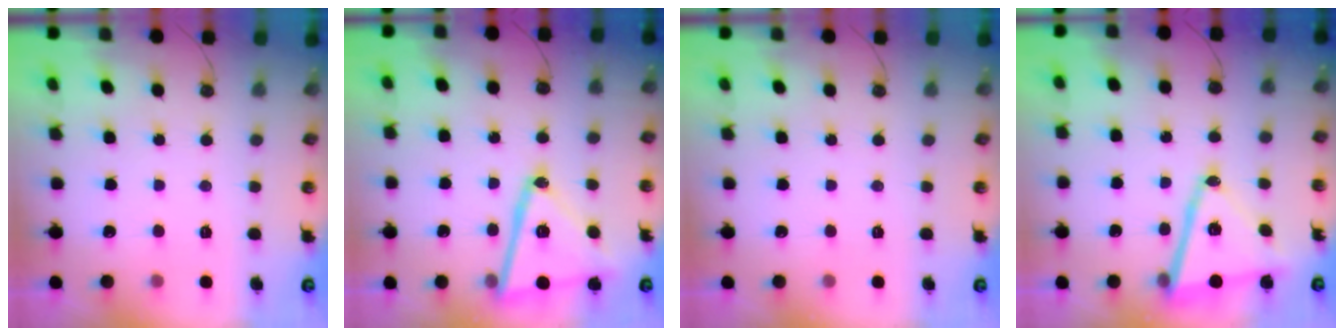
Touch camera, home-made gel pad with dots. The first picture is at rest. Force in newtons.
{"total": 19.7, "press": 19.7, "slide": 1.4}
{"total": 0.0}
{"total": 14.5, "press": 14.4, "slide": 2.0}